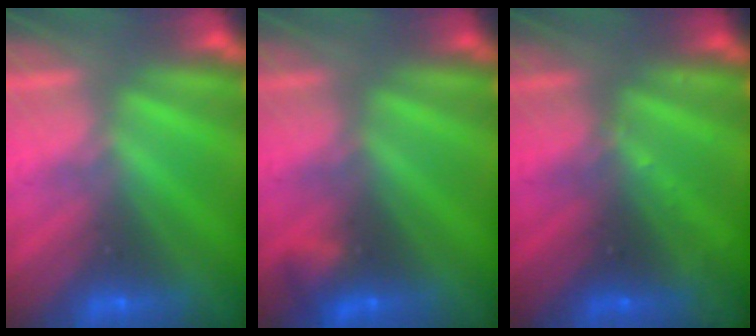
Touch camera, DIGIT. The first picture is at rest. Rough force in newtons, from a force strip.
{"total": 2.2}
{"total": 2.6}